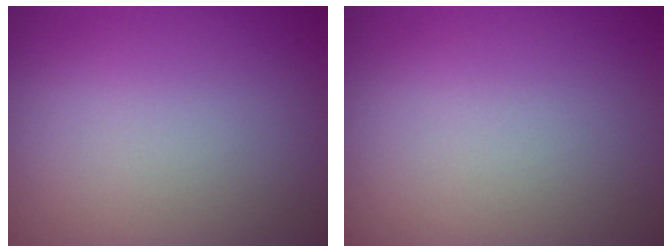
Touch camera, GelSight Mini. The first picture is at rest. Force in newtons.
{"total": 0.0}